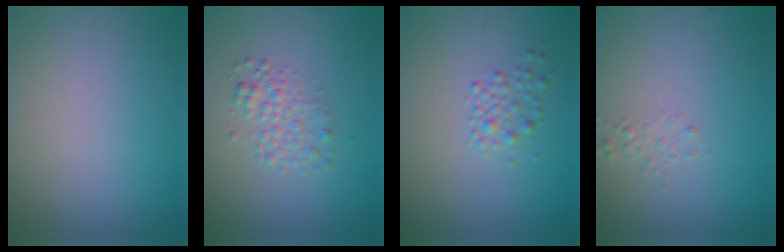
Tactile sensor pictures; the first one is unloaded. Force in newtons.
{"total": 2.3, "press": 2.3, "slide": 0.1}
{"total": 1.6, "press": 1.6, "slide": 0.0}
{"total": 0.7, "press": 0.7, "slide": 0.1}